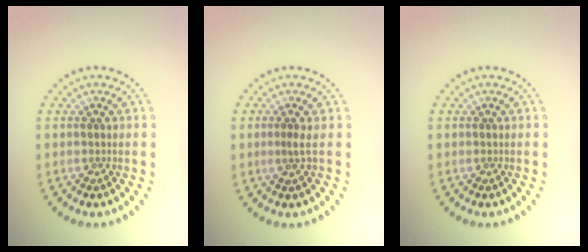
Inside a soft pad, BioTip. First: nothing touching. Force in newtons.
{"total": 0.8, "press": 0.5, "slide": 0.6}
{"total": 0.0}